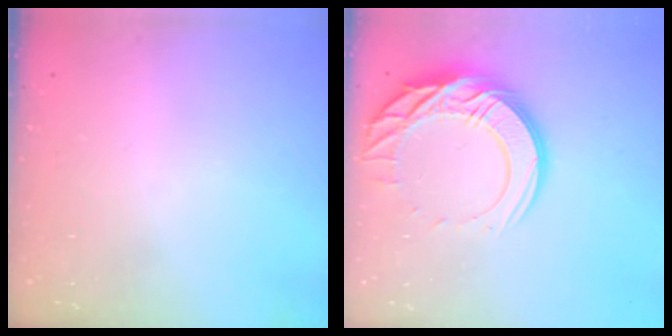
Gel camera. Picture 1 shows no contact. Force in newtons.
{"total": 17.9, "press": 17.8, "slide": 1.7}